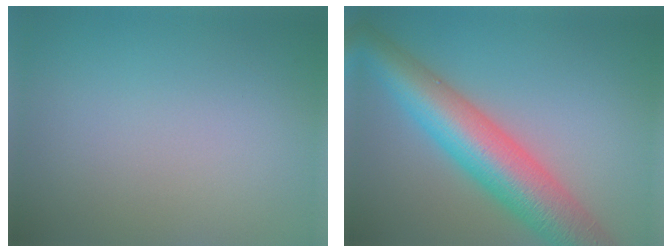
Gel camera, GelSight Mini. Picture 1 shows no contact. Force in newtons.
{"total": 9.5, "press": 9.5, "slide": 0.3}